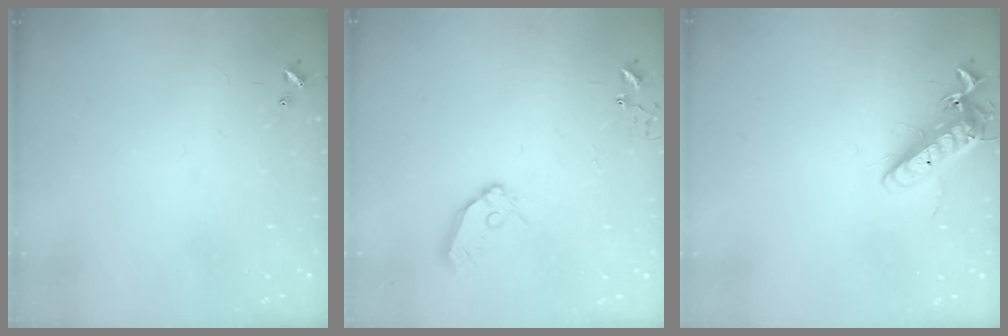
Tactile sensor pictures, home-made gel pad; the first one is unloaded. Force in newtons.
{"total": 9.4, "press": 9.3, "slide": 1.1}
{"total": 14.7, "press": 14.5, "slide": 1.8}